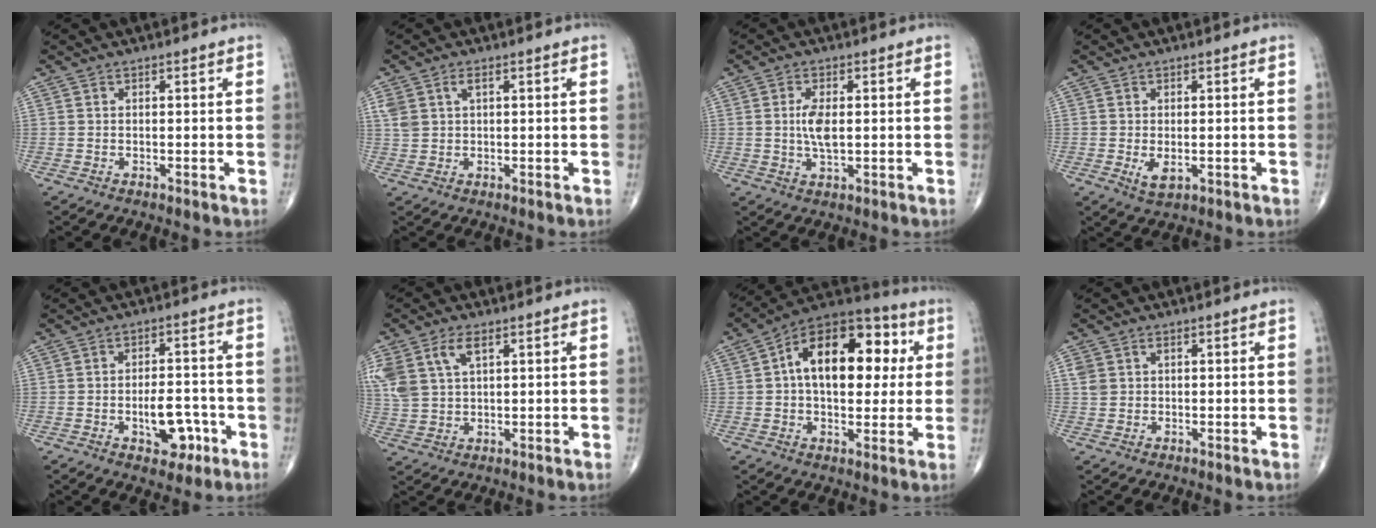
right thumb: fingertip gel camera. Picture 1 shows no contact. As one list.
[{"total": 4.4, "force": [1.8, 2.3, 3.2], "torque": [-0.079, 0.007, 0.042]}, {"total": 4.9, "force": [0.4, 2.1, 4.5], "torque": [-0.091, -0.007, 0.006]}, {"total": 2.9, "force": [-0.4, 1.5, 2.5], "torque": [-0.039, -0.006, 0.002]}, {"total": 7.7, "force": [-2.7, 4.3, 5.8], "torque": [-0.063, 0.023, -0.032]}, {"total": 10.5, "force": [4.6, 6.0, 7.3], "torque": [-0.175, -0.002, 0.097]}, {"total": 19.9, "force": [3.6, 11.4, 15.9], "torque": [-0.207, 0.025, 0.043]}, {"total": 2.8, "force": [1.0, 2.1, 1.6], "torque": [-0.031, 0.004, 0.024]}]